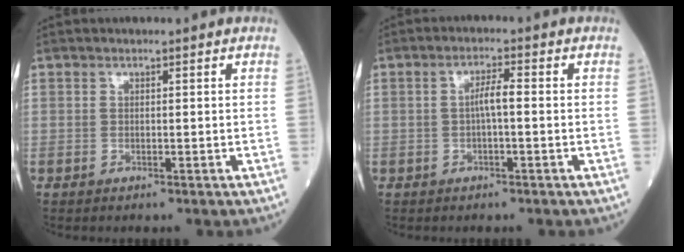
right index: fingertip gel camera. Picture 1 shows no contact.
{"total": 2.8, "force": [-0.2, 0.3, 2.7], "torque": [-0.048, 0.005, -0.005]}